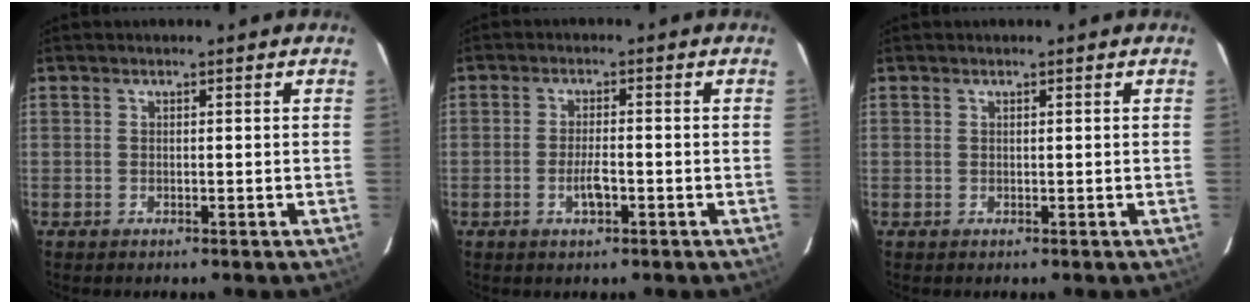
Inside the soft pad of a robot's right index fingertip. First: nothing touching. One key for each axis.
{"total": 2.9, "fx": -1.1, "fy": 0.8, "fz": 2.6, "tx": -0.053, "ty": 0.001, "tz": -0.018}
{"total": 0.0}